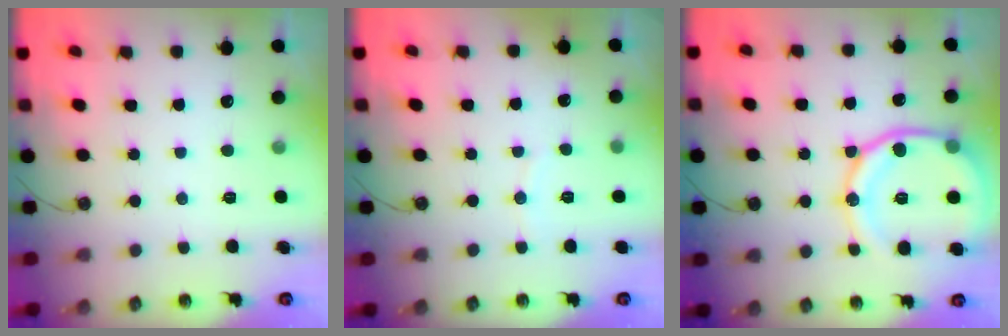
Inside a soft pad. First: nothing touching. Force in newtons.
{"total": 2.9, "press": 2.9, "slide": 0.3}
{"total": 17.7, "press": 17.6, "slide": 1.9}